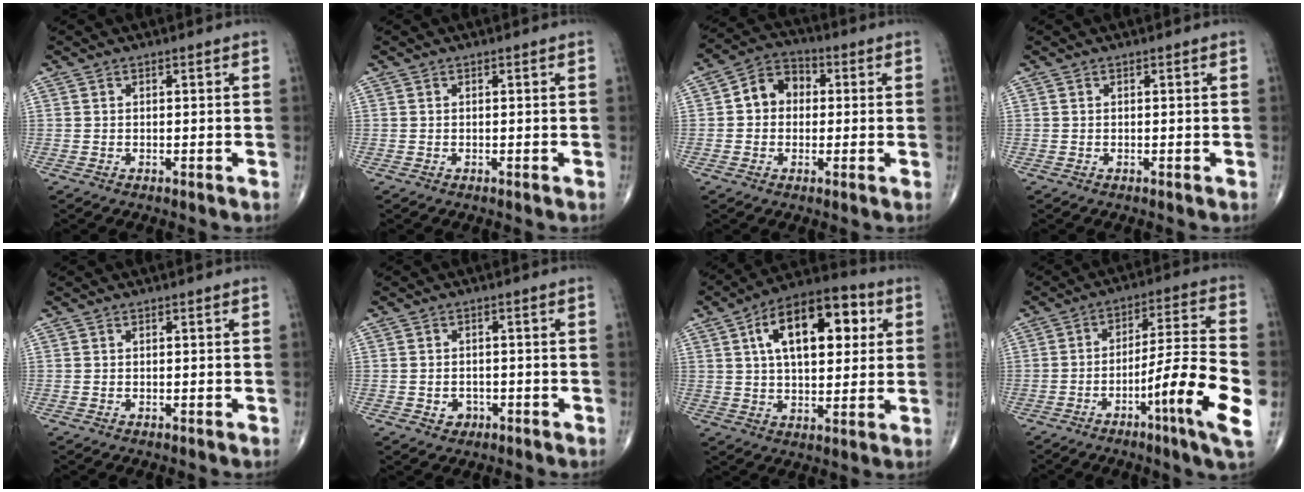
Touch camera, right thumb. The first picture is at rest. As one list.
[{"total": 0.0}, {"total": 7.6, "force": [0.6, 6.1, 4.4], "torque": [-0.052, 0.023, -0.002]}, {"total": 0.0}, {"total": 0.0}, {"total": 2.6, "force": [-1.0, 2.2, 1.0], "torque": [-0.003, 0.006, -0.012]}, {"total": 18.3, "force": [5.4, 9.4, 14.8], "torque": [-0.200, 0.012, 0.078]}, {"total": 15.8, "force": [-5.6, 0.8, 14.8], "torque": [-0.247, 0.021, -0.089]}]